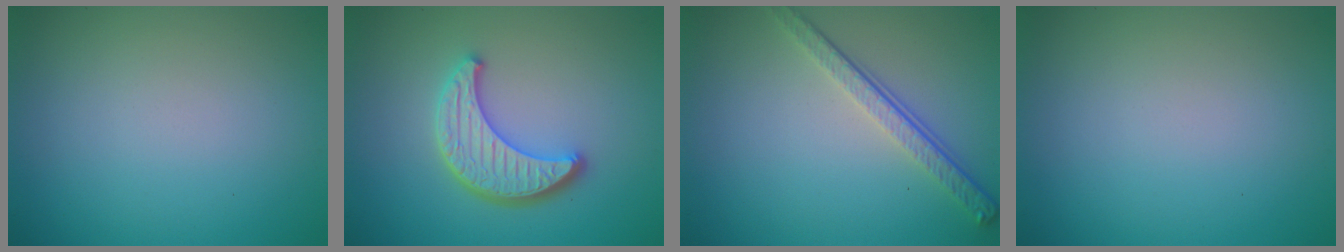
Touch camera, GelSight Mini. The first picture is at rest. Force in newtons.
{"total": 4.4, "press": 3.8, "slide": 2.3}
{"total": 3.9, "press": 2.8, "slide": 2.7}
{"total": 0.0}